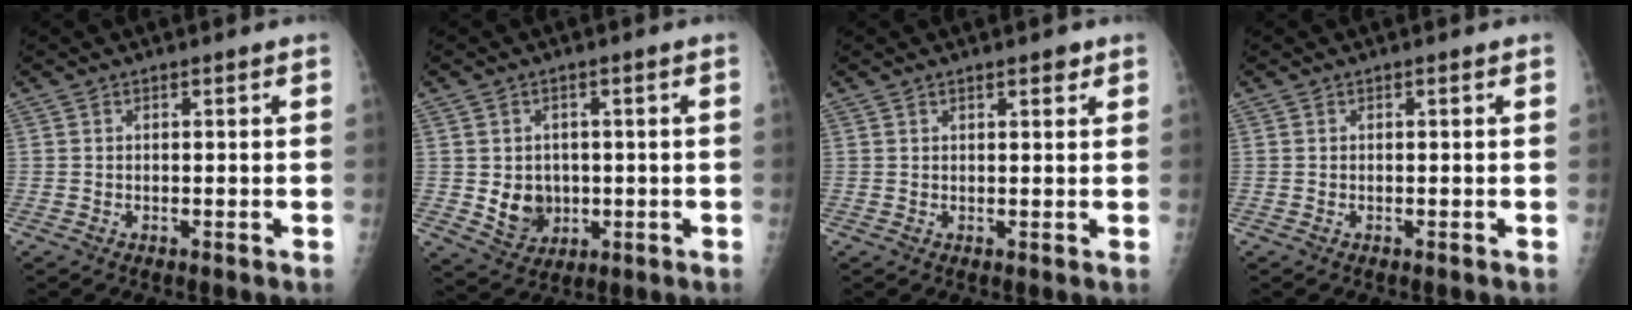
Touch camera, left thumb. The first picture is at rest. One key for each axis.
{"total": 6.5, "fx": -0.3, "fy": 5.6, "fz": 3.4, "tx": -0.024, "ty": -0.002, "tz": 0.012}
{"total": 2.1, "fx": 1.4, "fy": 0.8, "fz": 1.3, "tx": -0.011, "ty": -0.006, "tz": 0.018}
{"total": 0.0}